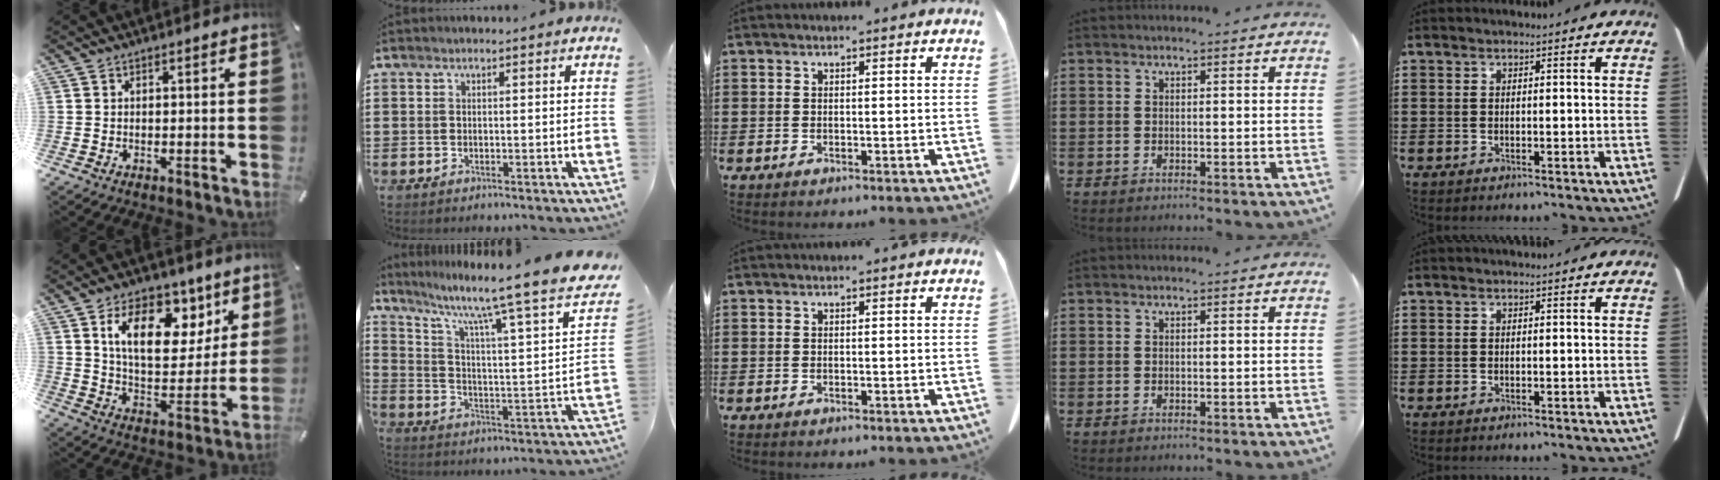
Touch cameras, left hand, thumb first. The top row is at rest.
{"thumb": {"total": 17.5, "force": [9.4, 9.9, 11.0], "torque": [-0.170, -0.038, 0.160]}, "index": {"total": 10.4, "force": [7.8, 0.1, 6.9], "torque": [-0.143, -0.062, 0.114]}}